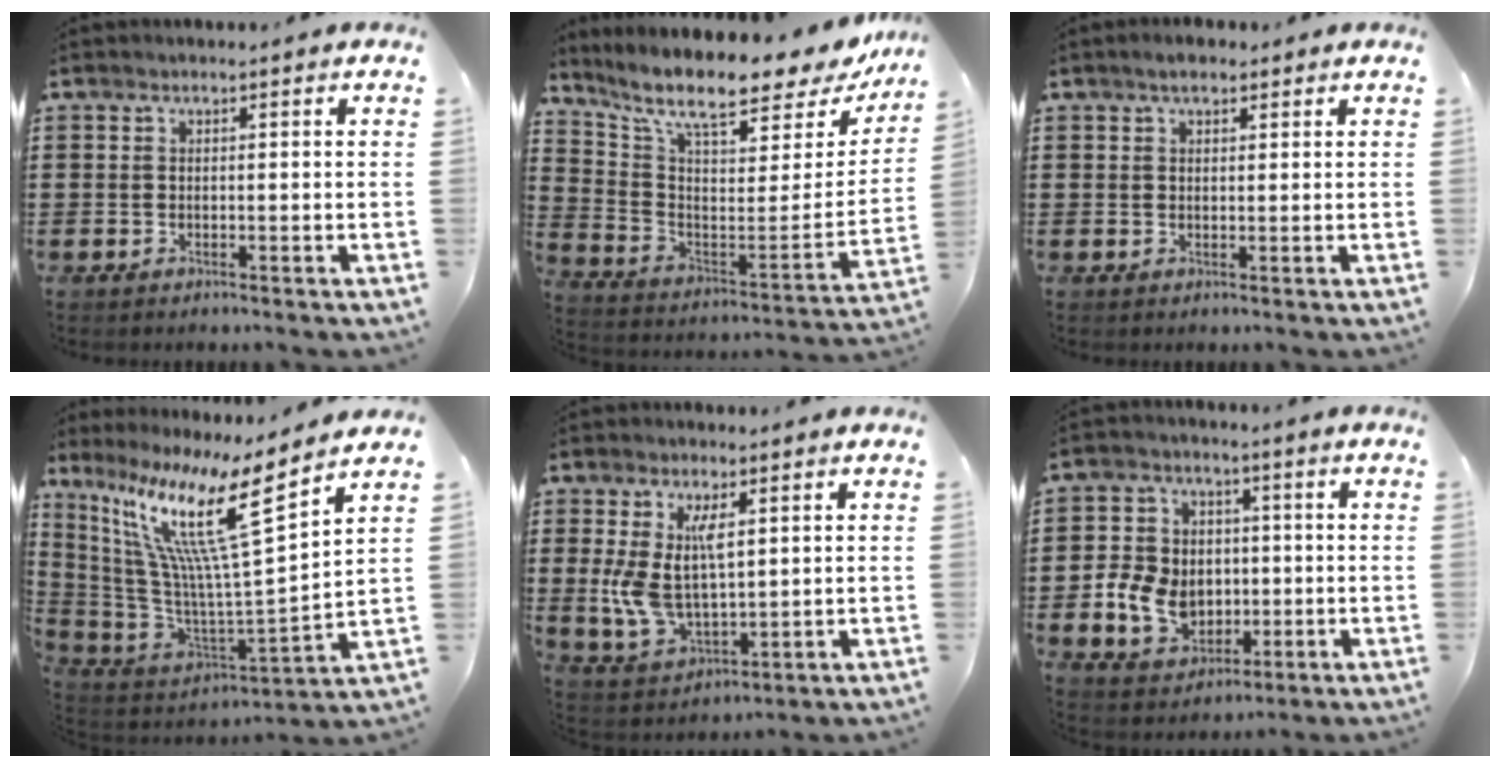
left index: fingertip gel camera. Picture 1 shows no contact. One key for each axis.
{"total": 10.0, "fx": 7.9, "fy": 2.1, "fz": 5.8, "tx": -0.131, "ty": -0.060, "tz": 0.128}
{"total": 2.2, "fx": 1.7, "fy": 0.9, "fz": 1.2, "tx": -0.026, "ty": 0.006, "tz": 0.030}
{"total": 15.3, "fx": 8.1, "fy": 1.1, "fz": 12.9, "tx": -0.291, "ty": -0.061, "tz": 0.116}
{"total": 8.9, "fx": 2.2, "fy": 4.8, "fz": 7.2, "tx": -0.172, "ty": 0.000, "tz": 0.036}
{"total": 8.6, "fx": -1.0, "fy": 7.3, "fz": 4.5, "tx": -0.116, "ty": 0.021, "tz": -0.015}